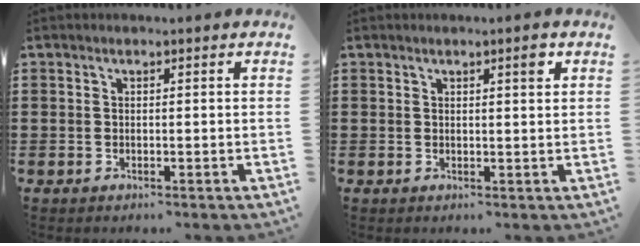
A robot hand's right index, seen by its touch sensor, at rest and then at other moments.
{"total": 2.1, "force": [1.2, 0.3, 1.8], "torque": [-0.026, 0.002, 0.016]}